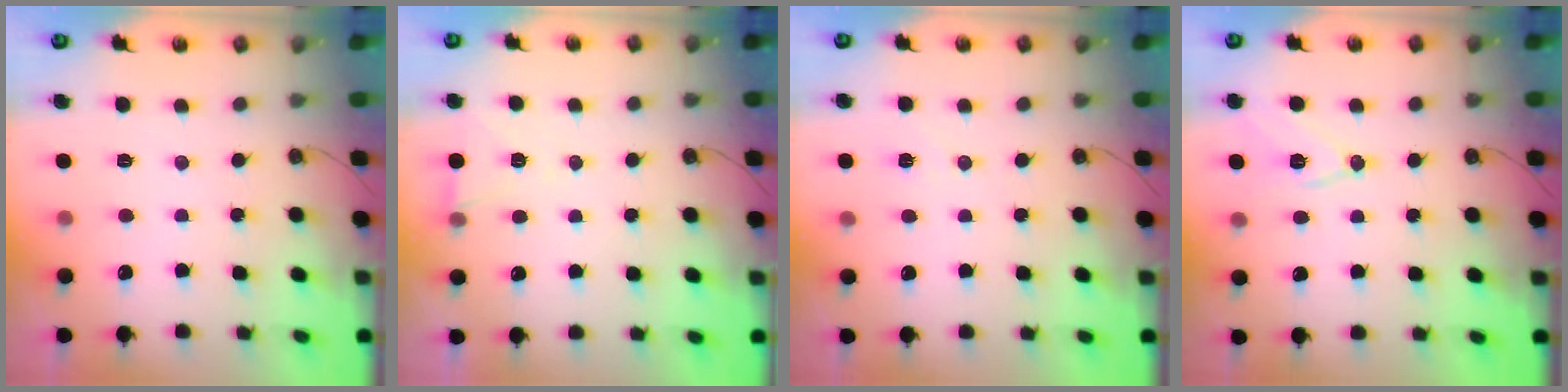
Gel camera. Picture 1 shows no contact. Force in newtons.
{"total": 6.0, "press": 4.0, "slide": 4.4}
{"total": 6.0, "press": 5.9, "slide": 0.7}
{"total": 11.1, "press": 10.6, "slide": 3.4}